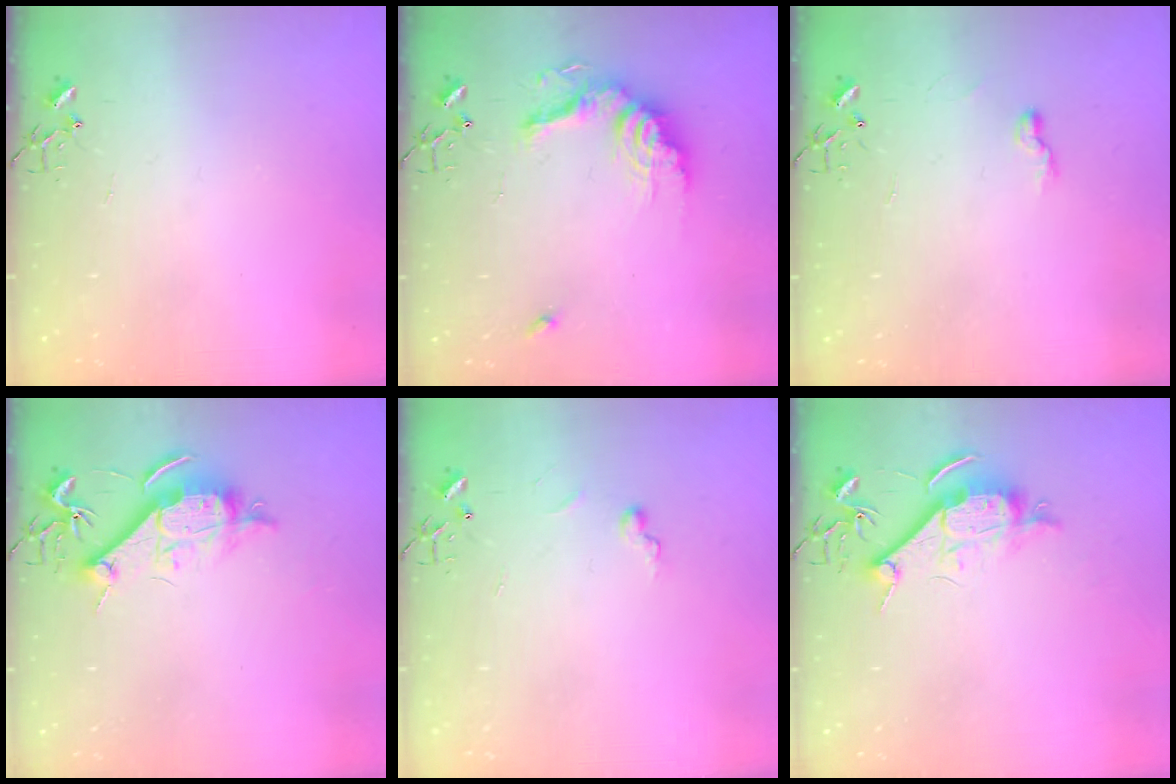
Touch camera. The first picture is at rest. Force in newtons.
{"total": 17.3, "press": 17.2, "slide": 1.5}
{"total": 4.6, "press": 4.6, "slide": 0.6}
{"total": 10.6, "press": 10.6, "slide": 0.8}
{"total": 5.6, "press": 5.6, "slide": 0.5}
{"total": 9.3, "press": 9.2, "slide": 1.1}